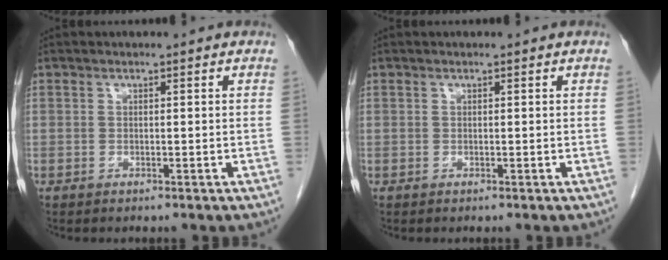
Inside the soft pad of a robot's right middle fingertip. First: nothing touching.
{"total": 0.0}